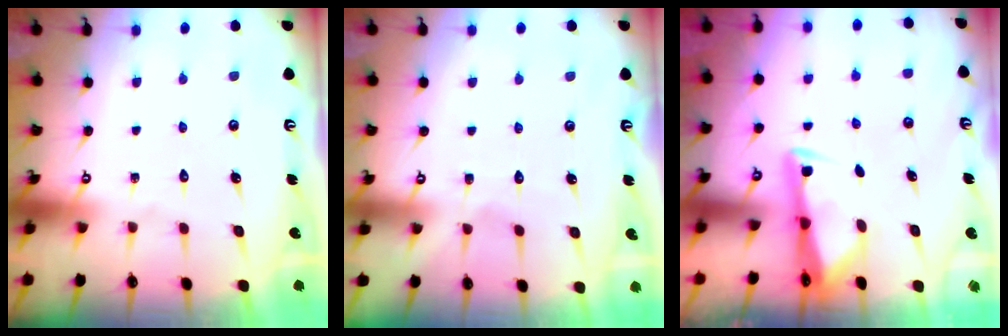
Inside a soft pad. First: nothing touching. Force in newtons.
{"total": 2.8, "press": 2.8, "slide": 0.3}
{"total": 2.9, "press": 2.9, "slide": 0.1}